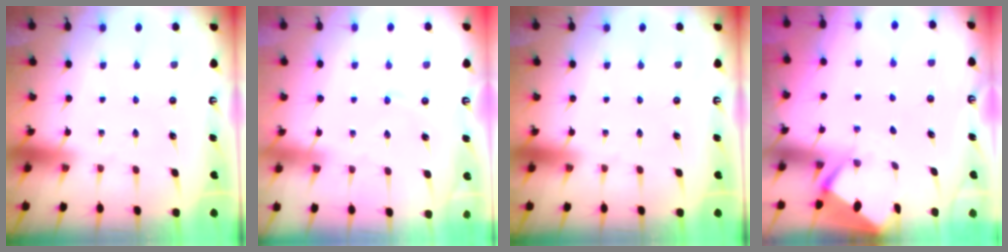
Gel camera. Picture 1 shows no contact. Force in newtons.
{"total": 1.7, "press": 1.7, "slide": 0.3}
{"total": 0.0}
{"total": 2.6, "press": 2.6, "slide": 0.4}